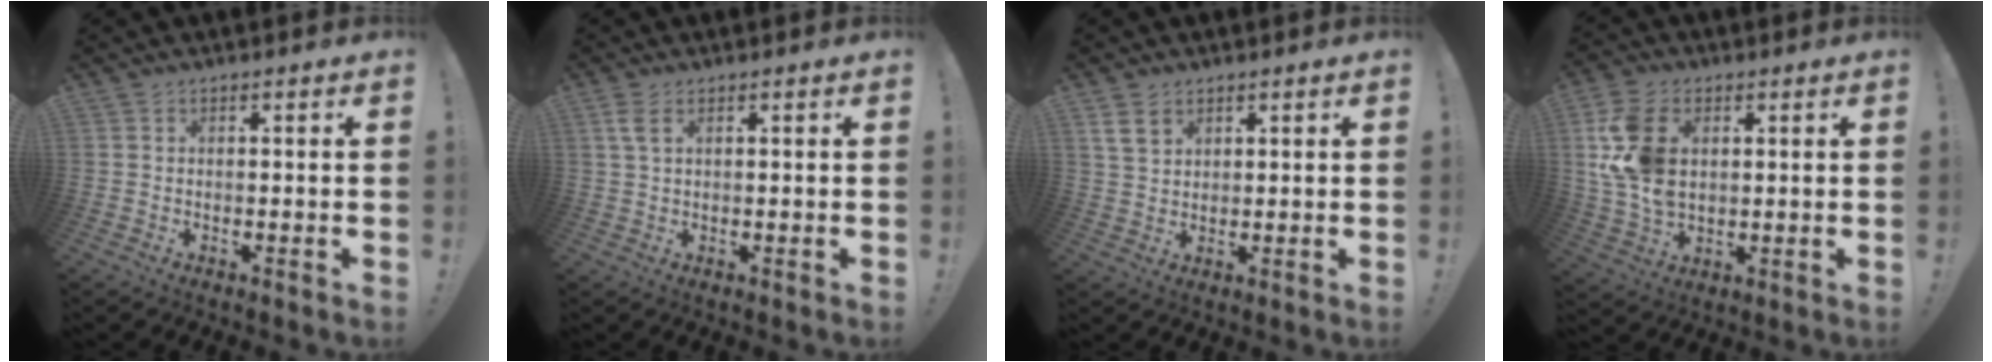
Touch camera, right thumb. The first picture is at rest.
{"total": 3.6, "force": [1.5, 1.7, 2.9], "torque": [-0.054, 0.002, 0.027]}
{"total": 5.5, "force": [3.2, 3.5, 2.6], "torque": [-0.045, -0.005, 0.063]}
{"total": 14.9, "force": [3.3, 10.2, 10.4], "torque": [-0.204, -0.004, 0.062]}